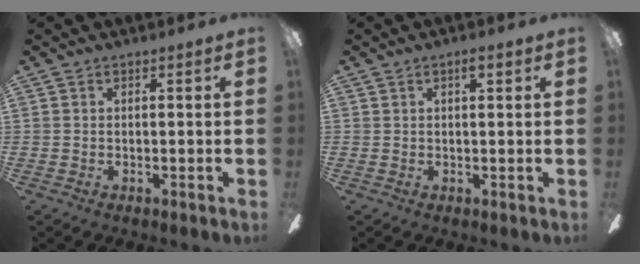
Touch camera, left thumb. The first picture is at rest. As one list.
[{"total": 2.2, "force": [1.3, 1.0, 1.4], "torque": [-0.015, -0.003, 0.018]}]